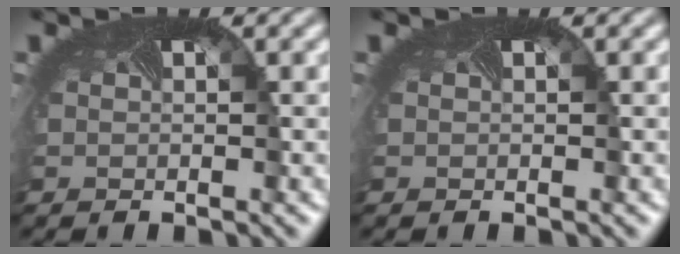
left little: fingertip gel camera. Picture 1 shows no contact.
{"total": 0.0}